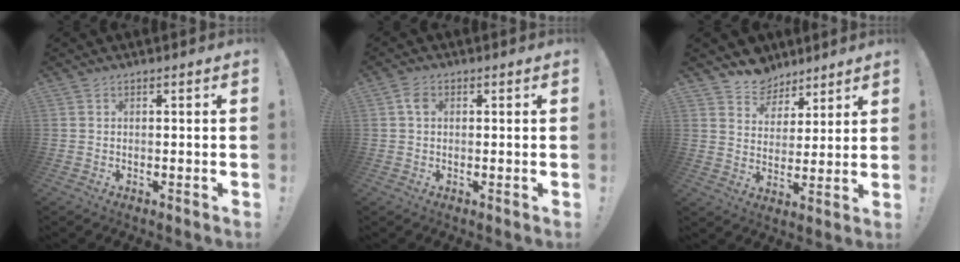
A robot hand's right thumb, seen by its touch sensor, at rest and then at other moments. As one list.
[{"total": 2.7, "force": [0.6, 1.8, 2.0], "torque": [-0.035, 0.005, 0.009]}, {"total": 8.5, "force": [6.8, 5.0, 0.7], "torque": [-0.024, -0.057, 0.136]}]